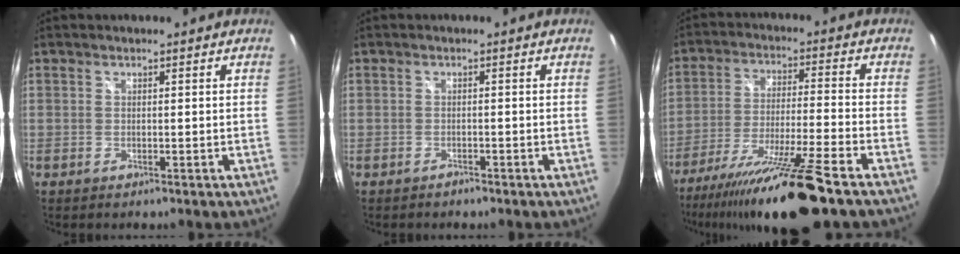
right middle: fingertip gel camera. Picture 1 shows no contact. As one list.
[{"total": 1.1, "force": [-1.0, 0.4, 0.1], "torque": [-0.006, -0.001, -0.016]}, {"total": 18.8, "force": [-14.9, -0.8, 11.5], "torque": [-0.221, -0.042, -0.249]}]